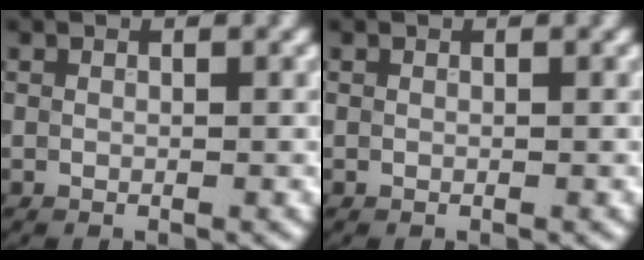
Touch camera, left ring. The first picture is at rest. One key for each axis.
{"total": 0.0}